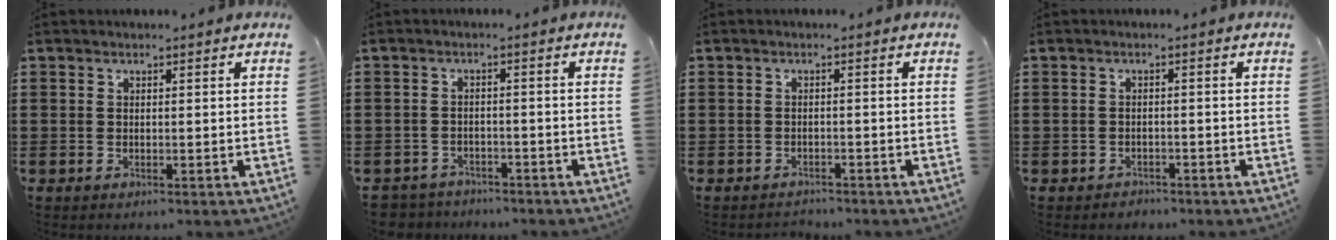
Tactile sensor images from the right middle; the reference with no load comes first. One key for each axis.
{"total": 3.0, "fx": -2.9, "fy": 0.6, "fz": -0.2, "tx": -0.005, "ty": -0.002, "tz": -0.065}
{"total": 1.4, "fx": -1.4, "fy": 0.3, "fz": -0.2, "tx": -0.001, "ty": 0.002, "tz": -0.033}
{"total": 1.2, "fx": -1.1, "fy": 0.4, "fz": -0.1, "tx": -0.002, "ty": 0.003, "tz": -0.027}